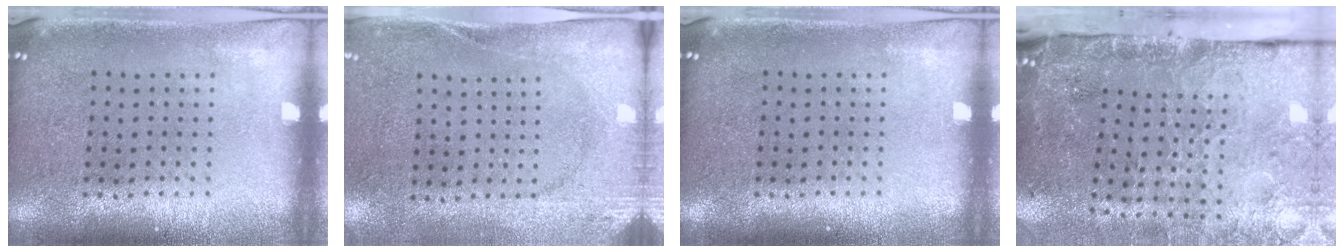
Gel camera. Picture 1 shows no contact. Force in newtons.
{"total": 2.7, "press": 2.1, "slide": 1.7}
{"total": 0.0}
{"total": 5.0, "press": 3.7, "slide": 3.4}